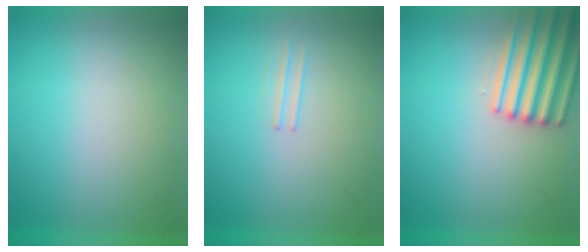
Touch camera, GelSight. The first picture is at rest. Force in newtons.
{"total": 1.1}
{"total": 5.0}